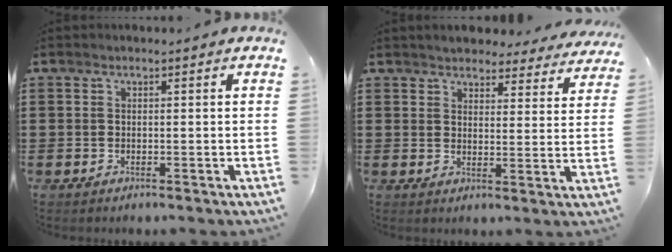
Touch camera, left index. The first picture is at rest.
{"total": 3.9, "force": [3.9, 0.3, -0.1], "torque": [-0.017, -0.019, 0.069]}